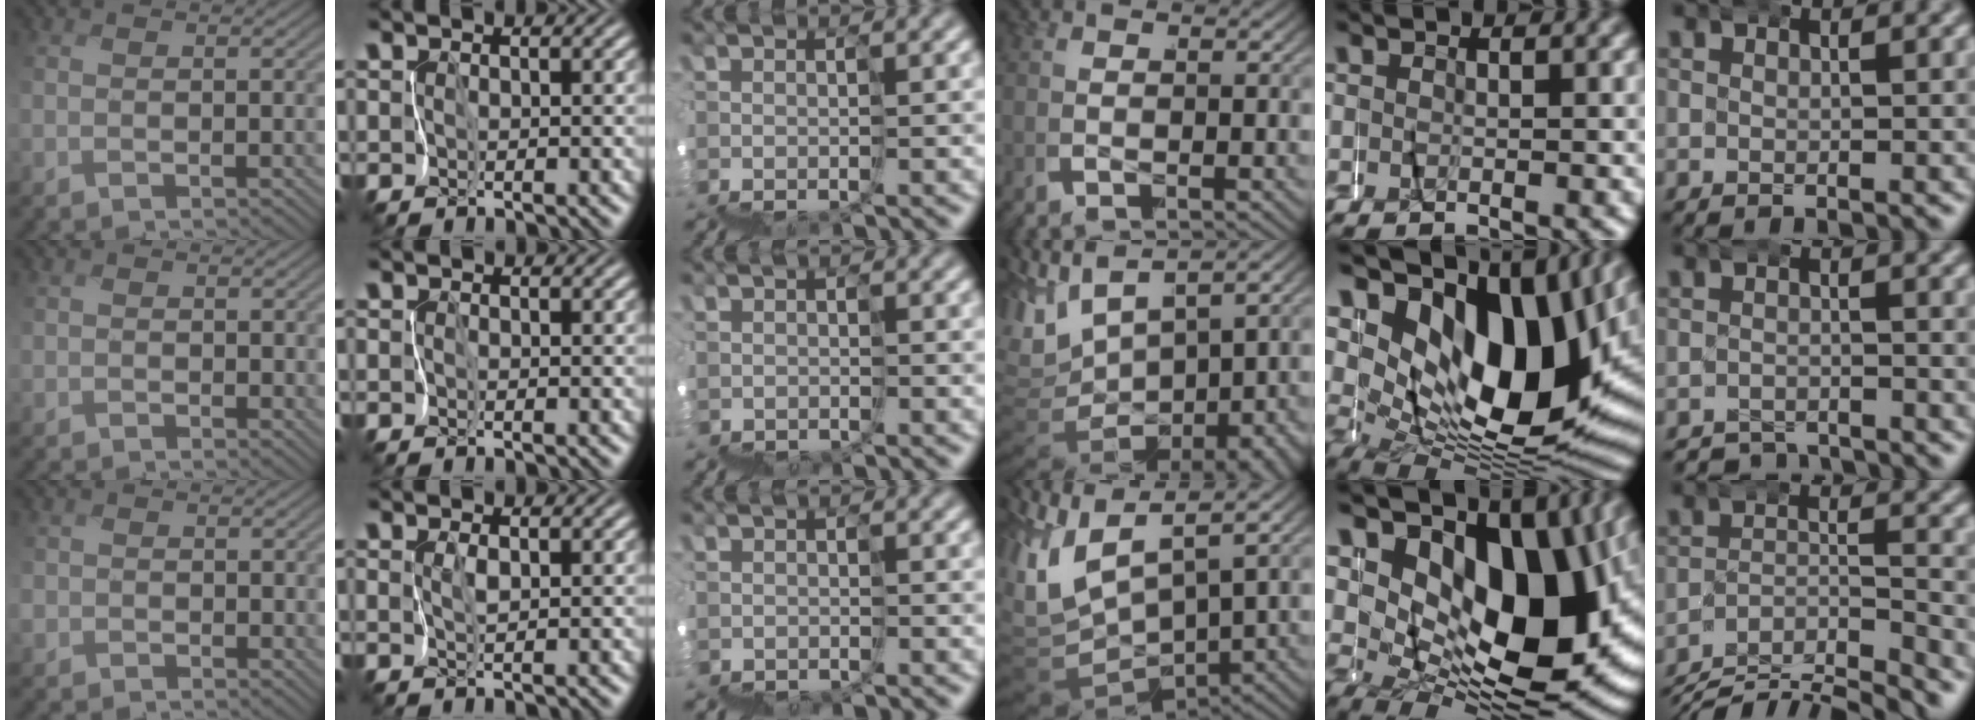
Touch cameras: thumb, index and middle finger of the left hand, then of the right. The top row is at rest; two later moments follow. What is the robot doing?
{"motion": "wrap", "object": "masking tape"}